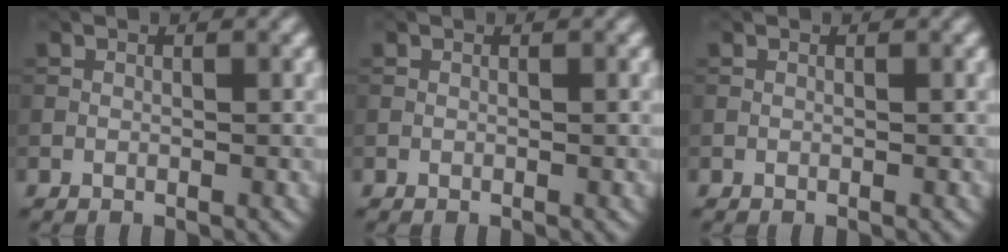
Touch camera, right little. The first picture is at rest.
{"total": 0.0}
{"total": 0.0}